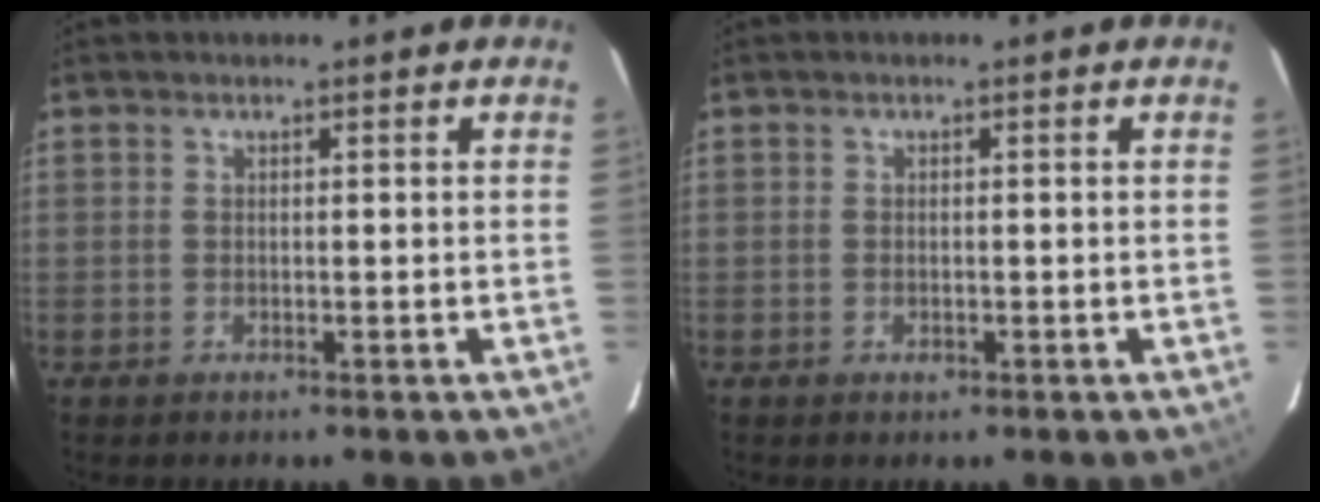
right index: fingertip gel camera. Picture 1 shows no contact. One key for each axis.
{"total": 1.0, "fx": -0.4, "fy": 0.7, "fz": 0.5, "tx": -0.007, "ty": -0.002, "tz": -0.005}